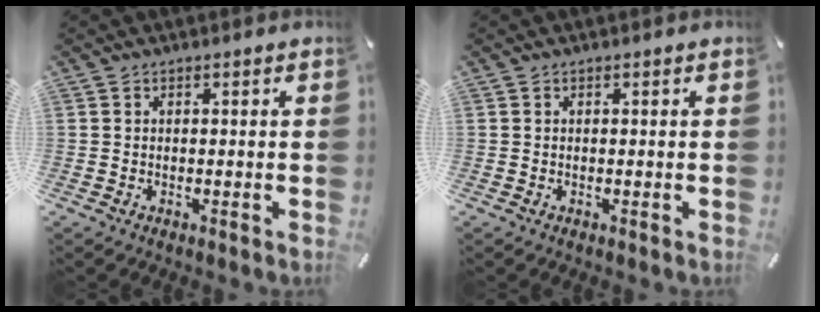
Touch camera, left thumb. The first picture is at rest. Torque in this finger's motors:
{"motor_torque": [-0.10, 0.15, -0.06, 0.07, 0.00]}